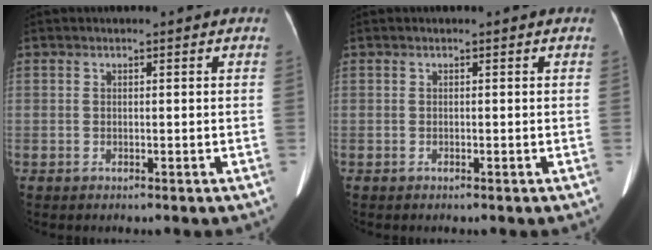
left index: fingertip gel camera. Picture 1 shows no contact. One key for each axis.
{"total": 0.0}